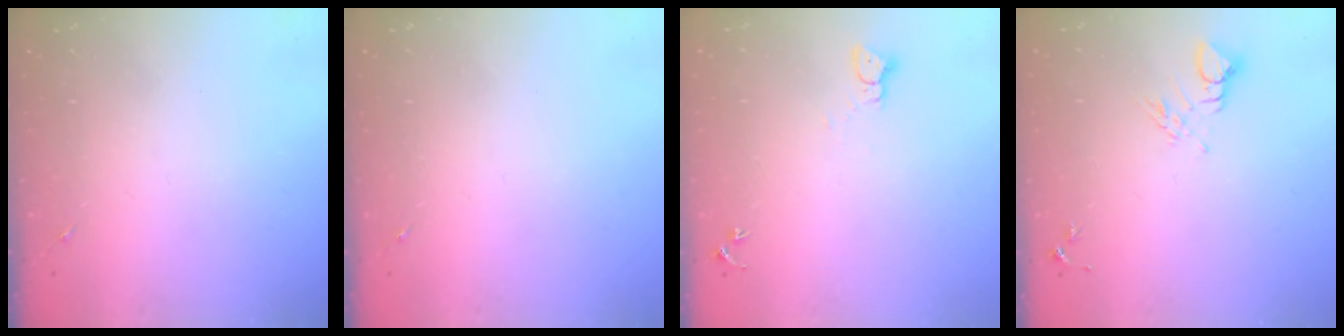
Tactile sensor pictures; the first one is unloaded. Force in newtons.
{"total": 0.0}
{"total": 2.3, "press": 2.3, "slide": 0.2}
{"total": 6.6, "press": 6.6, "slide": 0.5}